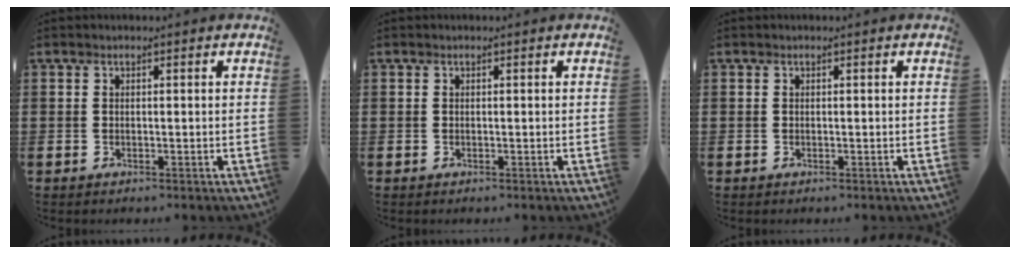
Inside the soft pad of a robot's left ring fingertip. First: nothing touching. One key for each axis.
{"total": 0.0}
{"total": 0.0}